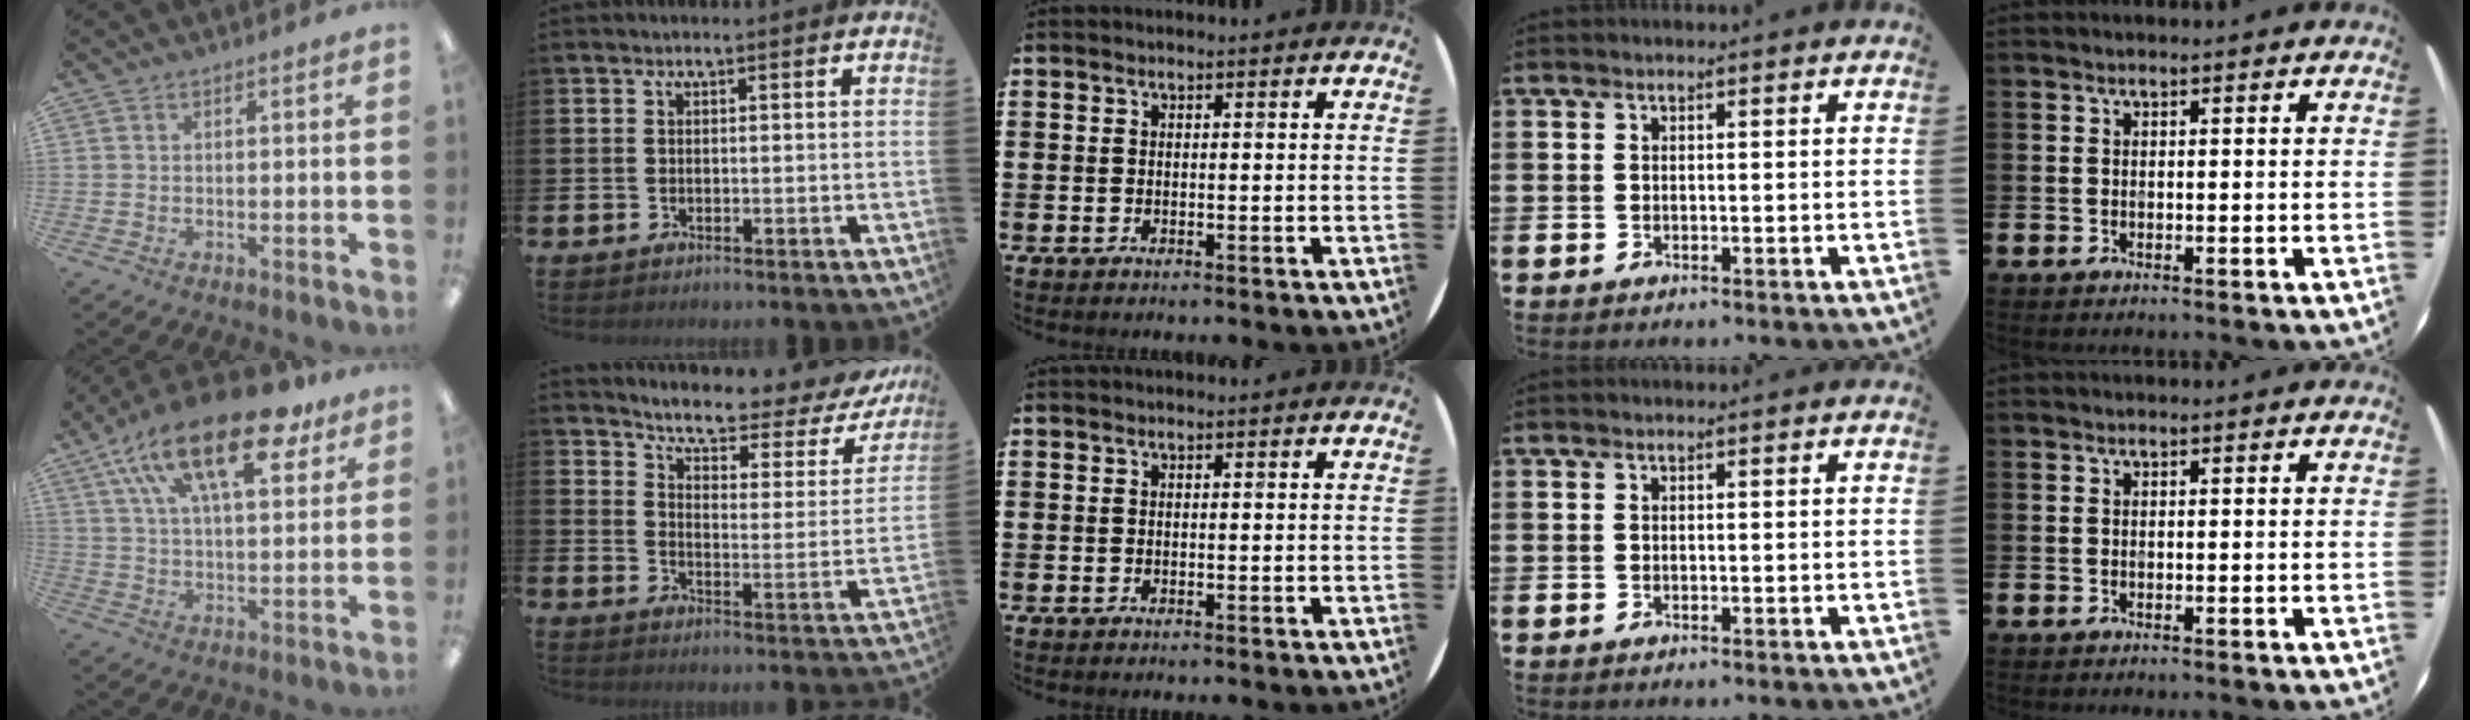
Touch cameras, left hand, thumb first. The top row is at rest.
{"thumb": {"total": 22.0, "force": [12.8, 9.2, 15.3], "torque": [-0.271, -0.052, 0.216]}, "index": {"total": 5.7, "force": [5.2, 1.0, 2.1], "torque": [-0.063, -0.042, 0.081]}}